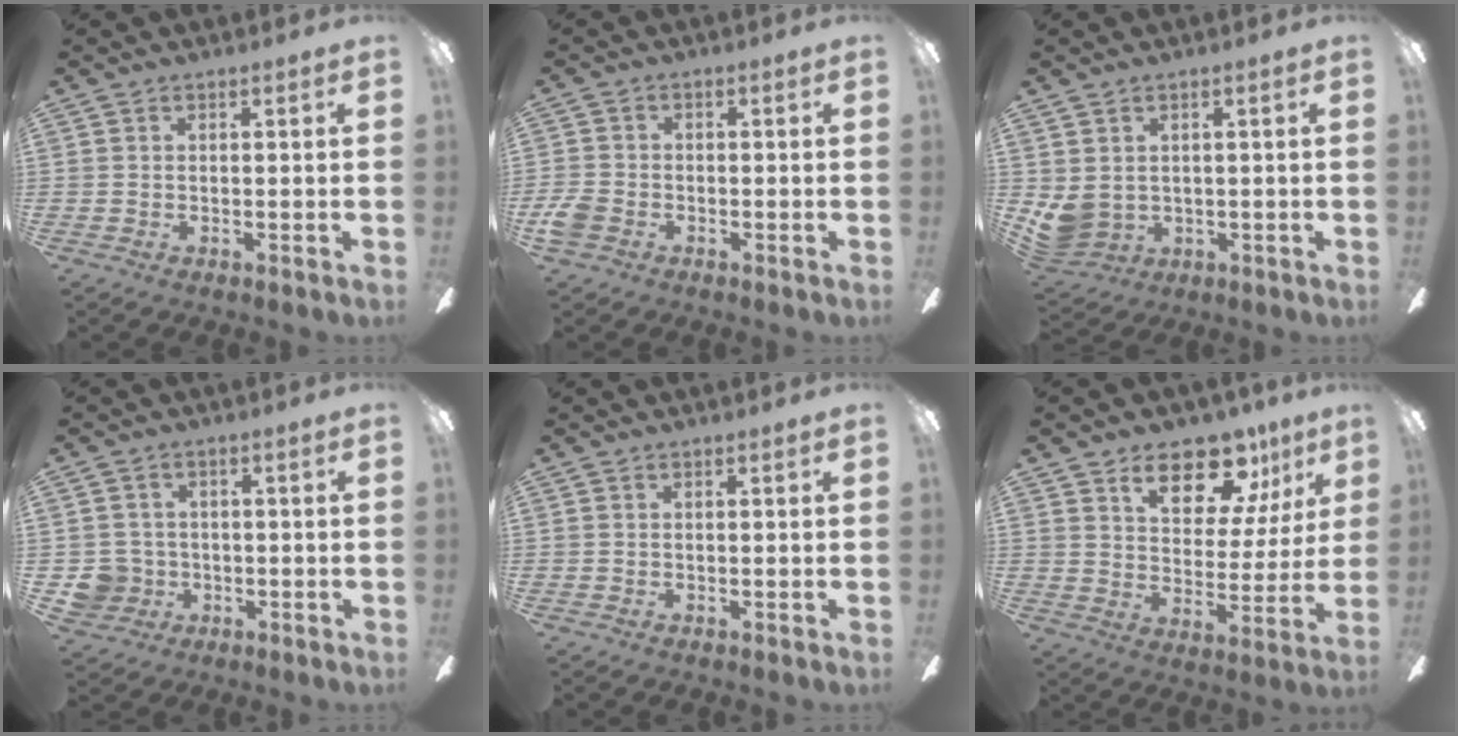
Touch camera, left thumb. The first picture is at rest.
{"total": 4.7, "force": [-2.3, 3.3, 2.4], "torque": [-0.053, 0.011, -0.044]}
{"total": 5.8, "force": [0.0, 5.3, 2.3], "torque": [-0.068, -0.007, -0.002]}
{"total": 6.2, "force": [-1.4, 5.9, 1.1], "torque": [-0.042, 0.010, -0.024]}
{"total": 0.0}
{"total": 18.5, "force": [11.6, 10.1, 10.3], "torque": [-0.169, -0.059, 0.204]}